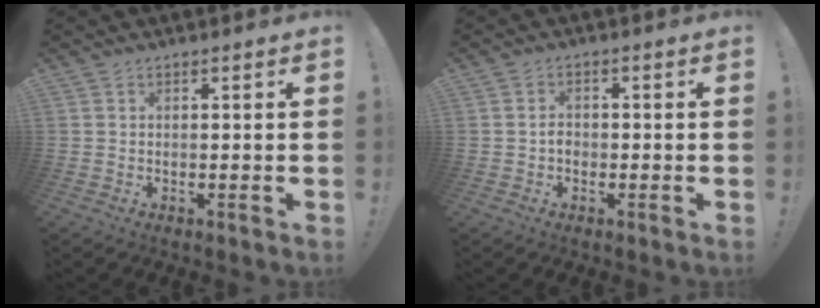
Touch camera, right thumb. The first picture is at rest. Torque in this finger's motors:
{"motor_torque": [0.16, -0.02, -0.18, -0.07, 0.01]}